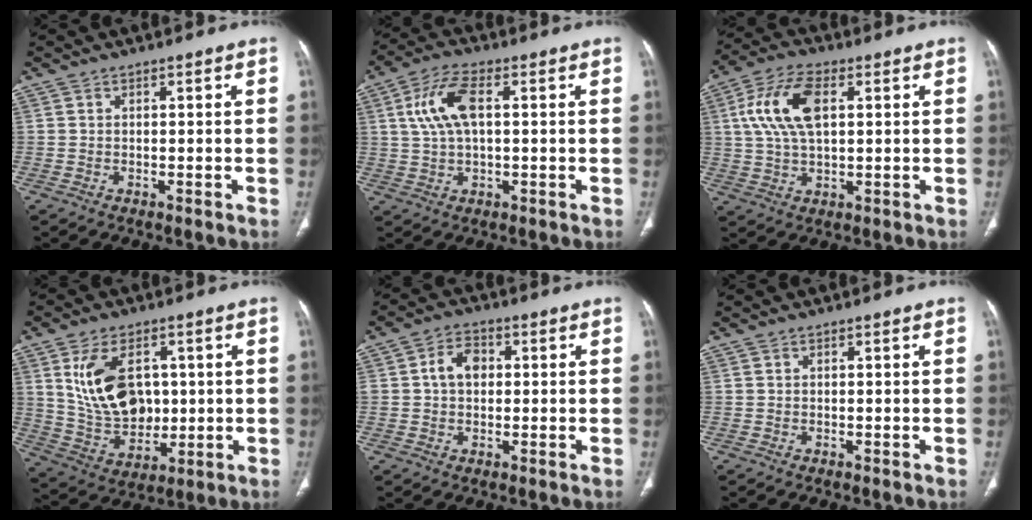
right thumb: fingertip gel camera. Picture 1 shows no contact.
{"total": 9.2, "force": [1.8, 4.4, 7.8], "torque": [-0.163, 0.015, 0.034]}
{"total": 11.9, "force": [2.9, 6.0, 9.8], "torque": [-0.202, 0.012, 0.053]}
{"total": 14.4, "force": [3.2, 9.6, 10.3], "torque": [-0.155, -0.014, 0.076]}
{"total": 5.7, "force": [0.7, 4.2, 3.8], "torque": [-0.056, 0.013, 0.010]}
{"total": 0.0}